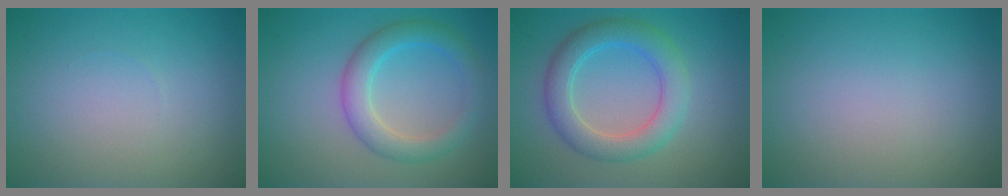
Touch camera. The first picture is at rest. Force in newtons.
{"total": 3.9, "press": 3.9, "slide": 0.1}
{"total": 4.7, "press": 4.7, "slide": 0.0}
{"total": 0.0}